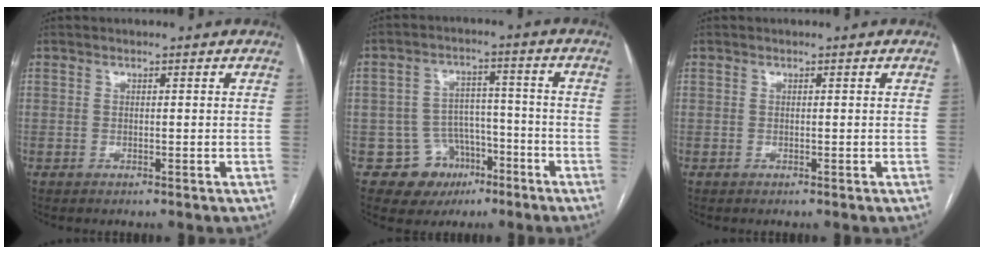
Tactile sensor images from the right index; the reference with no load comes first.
{"total": 8.2, "force": [-4.1, 7.0, 1.0], "torque": [-0.003, 0.023, -0.052]}
{"total": 0.0}